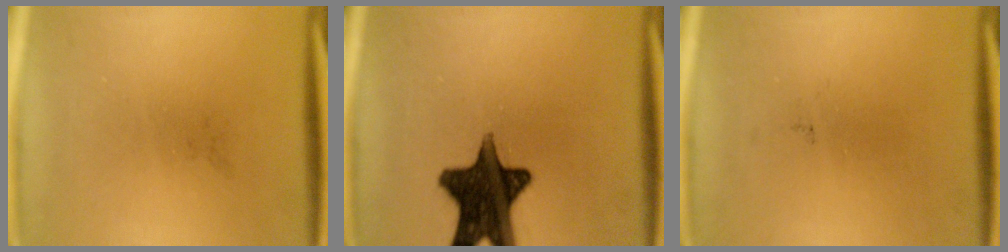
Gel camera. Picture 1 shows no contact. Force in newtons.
{"total": 15.3}
{"total": 0.0}